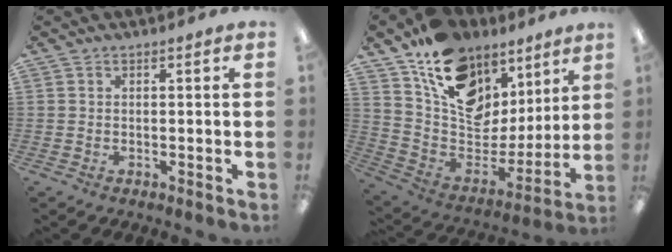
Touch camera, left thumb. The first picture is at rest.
{"total": 15.2, "force": [9.8, 9.5, 6.7], "torque": [-0.129, -0.073, 0.182]}